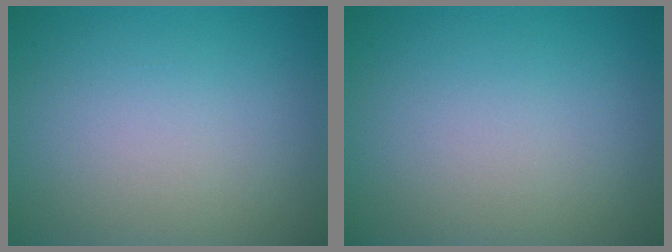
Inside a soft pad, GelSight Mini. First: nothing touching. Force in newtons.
{"total": 0.0}